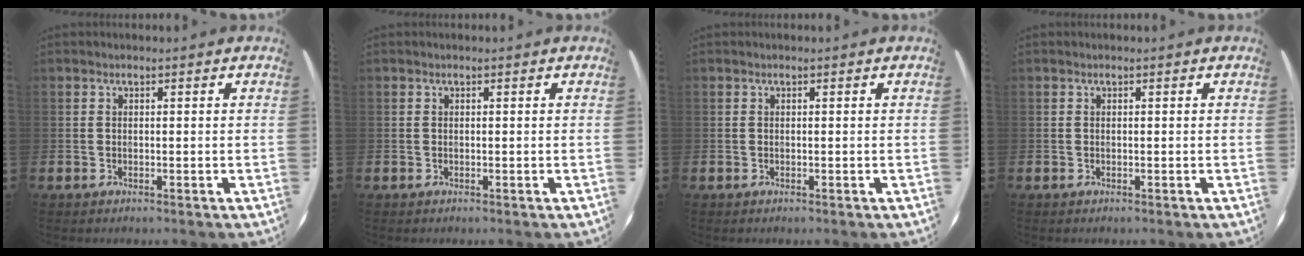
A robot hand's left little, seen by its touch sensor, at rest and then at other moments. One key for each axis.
{"total": 0.0}
{"total": 0.0}
{"total": 0.0}